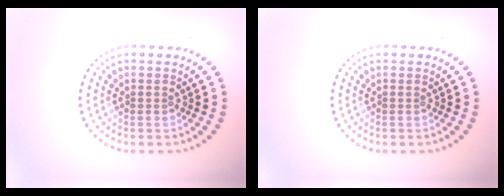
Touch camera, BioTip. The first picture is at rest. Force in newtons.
{"total": 0.0}